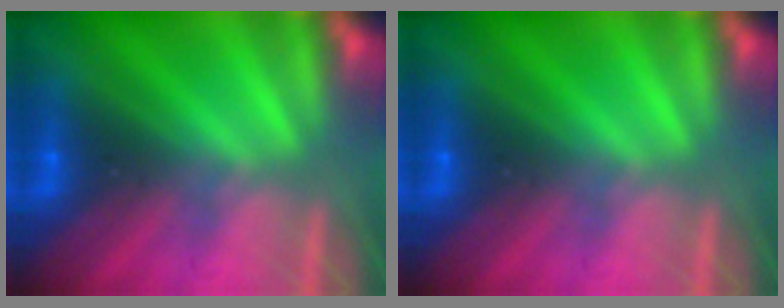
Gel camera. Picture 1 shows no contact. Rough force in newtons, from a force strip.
{"total": 0.0}